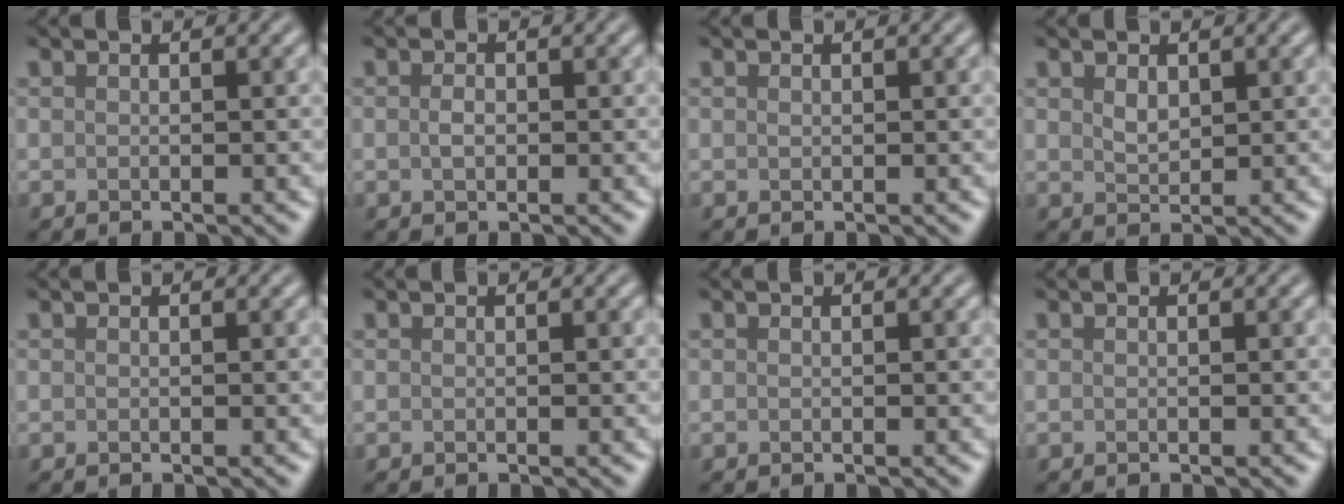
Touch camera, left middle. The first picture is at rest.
{"total": 1.1, "force": [-0.1, 0.7, 0.9], "torque": [-0.019, 0.000, -0.003]}
{"total": 0.0}
{"total": 1.4, "force": [0.7, 0.8, 0.9], "torque": [-0.020, -0.001, 0.019]}
{"total": 0.0}
{"total": 0.0}
{"total": 0.0}
{"total": 0.0}